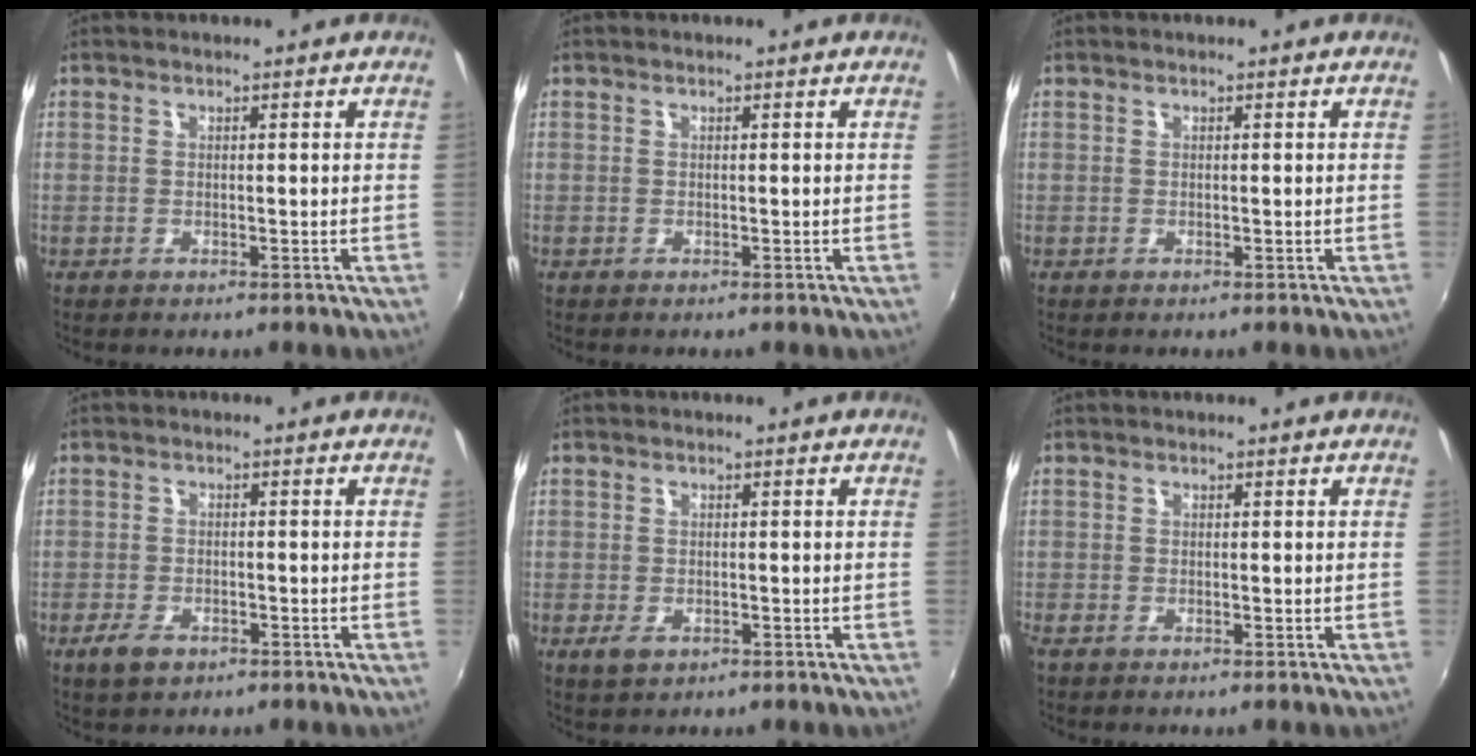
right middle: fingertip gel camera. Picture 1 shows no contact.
{"total": 0.0}
{"total": 0.0}
{"total": 4.2, "force": [-2.6, 2.1, 2.5], "torque": [-0.061, -0.006, -0.047]}
{"total": 2.7, "force": [-1.3, 1.5, 1.8], "torque": [-0.036, -0.005, -0.019]}
{"total": 0.9, "force": [-0.7, 0.4, 0.5], "torque": [-0.011, -0.005, -0.014]}